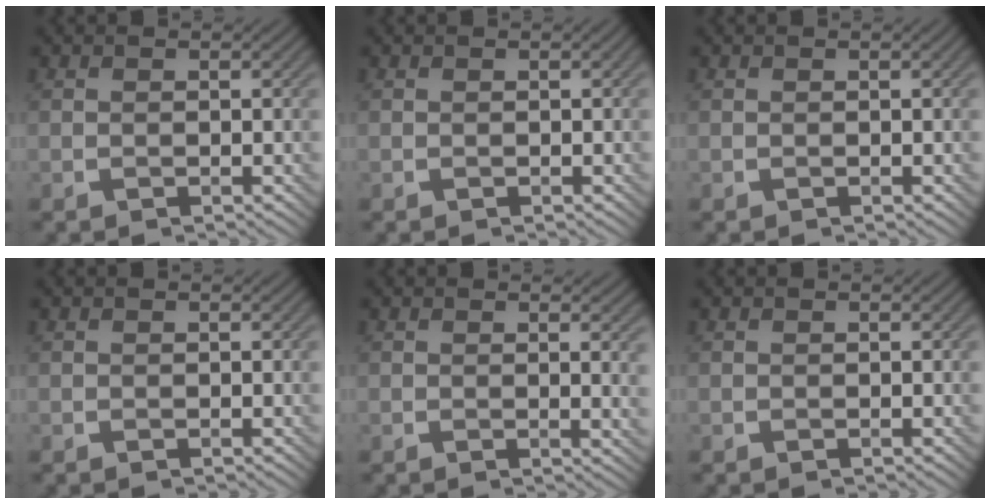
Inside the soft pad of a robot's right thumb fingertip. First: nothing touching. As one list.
[{"total": 0.0}, {"total": 0.0}, {"total": 0.0}, {"total": 2.1, "force": [0.5, 0.3, 2.0], "torque": [-0.033, -0.002, 0.009]}, {"total": 0.0}]